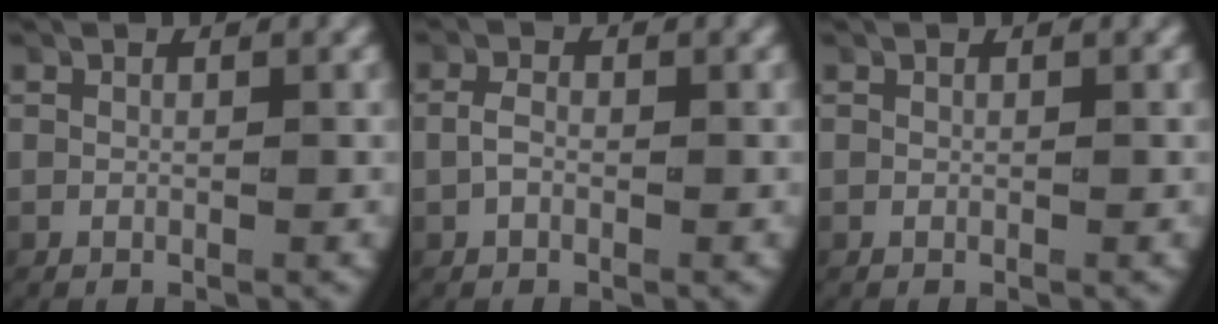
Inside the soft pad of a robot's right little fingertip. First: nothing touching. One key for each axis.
{"total": 1.3, "fx": -0.4, "fy": 0.8, "fz": 0.9, "tx": -0.024, "ty": 0.001, "tz": -0.008}
{"total": 0.0}